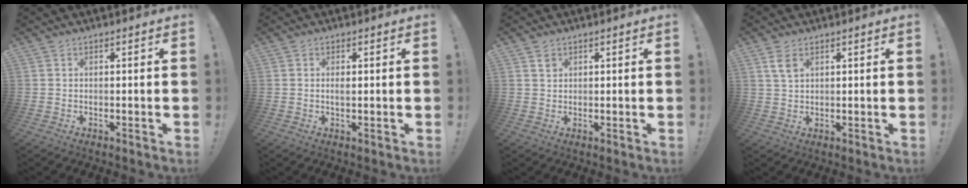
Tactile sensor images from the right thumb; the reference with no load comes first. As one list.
[{"total": 1.3, "force": [-0.1, 0.5, 1.2], "torque": [-0.012, -0.003, -0.005]}, {"total": 2.0, "force": [1.1, 1.7, 0.2], "torque": [0.012, -0.009, 0.018]}, {"total": 4.1, "force": [2.1, 2.1, 2.9], "torque": [-0.049, -0.005, 0.038]}]